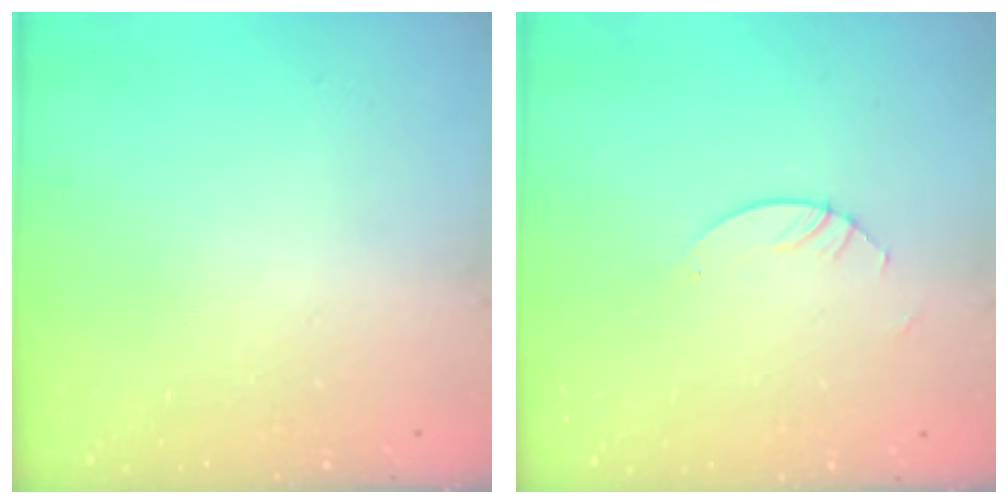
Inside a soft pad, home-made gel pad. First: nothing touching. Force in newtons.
{"total": 2.4, "press": 2.4, "slide": 0.2}